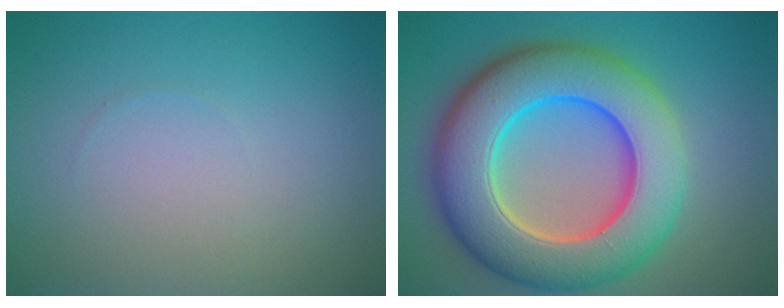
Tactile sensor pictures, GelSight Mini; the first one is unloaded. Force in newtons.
{"total": 12.4, "press": 12.4, "slide": 0.2}